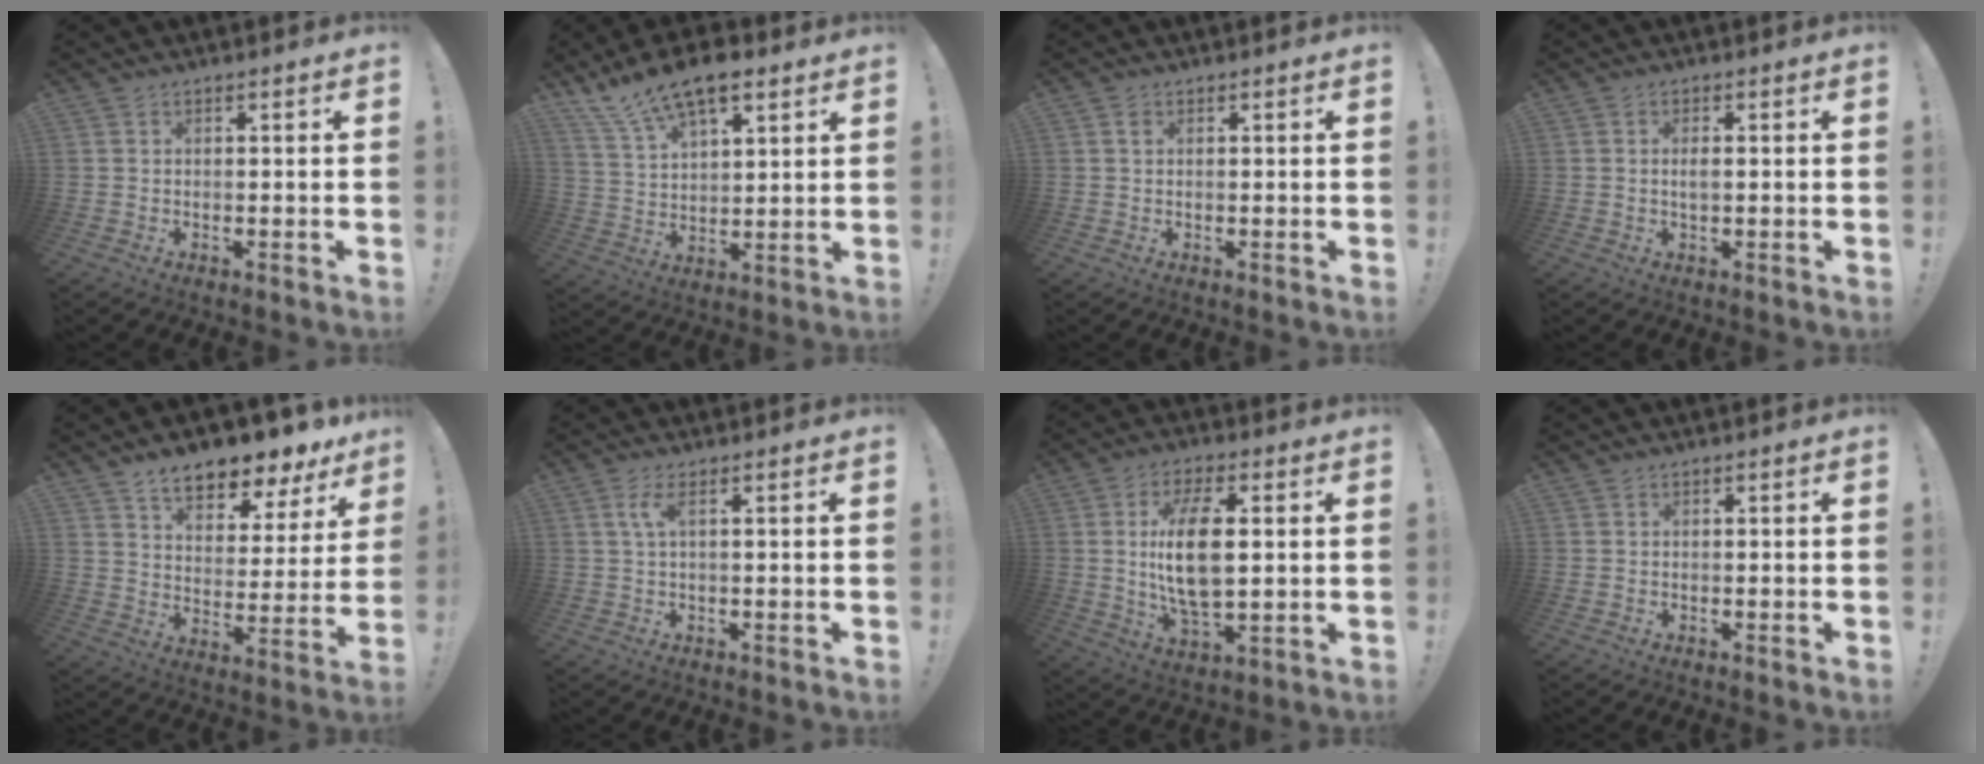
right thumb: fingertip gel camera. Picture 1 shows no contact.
{"total": 13.1, "force": [9.3, 5.1, 7.6], "torque": [-0.145, -0.049, 0.172]}
{"total": 0.8, "force": [0.3, 0.7, 0.3], "torque": [-0.003, 0.002, 0.004]}
{"total": 1.8, "force": [0.1, 0.5, 1.7], "torque": [-0.026, -0.003, 0.000]}
{"total": 11.0, "force": [8.9, 4.2, 4.9], "torque": [-0.074, -0.075, 0.155]}
{"total": 3.6, "force": [1.1, 0.6, 3.4], "torque": [-0.062, 0.000, 0.017]}
{"total": 14.8, "force": [1.9, 6.7, 13.0], "torque": [-0.248, -0.015, 0.024]}
{"total": 0.0}